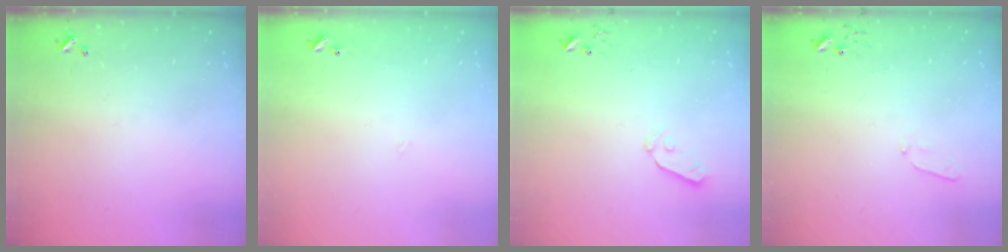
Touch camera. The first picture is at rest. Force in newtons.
{"total": 3.8, "press": 3.8, "slide": 0.5}
{"total": 4.3, "press": 4.3, "slide": 0.7}
{"total": 3.9, "press": 3.9, "slide": 0.6}